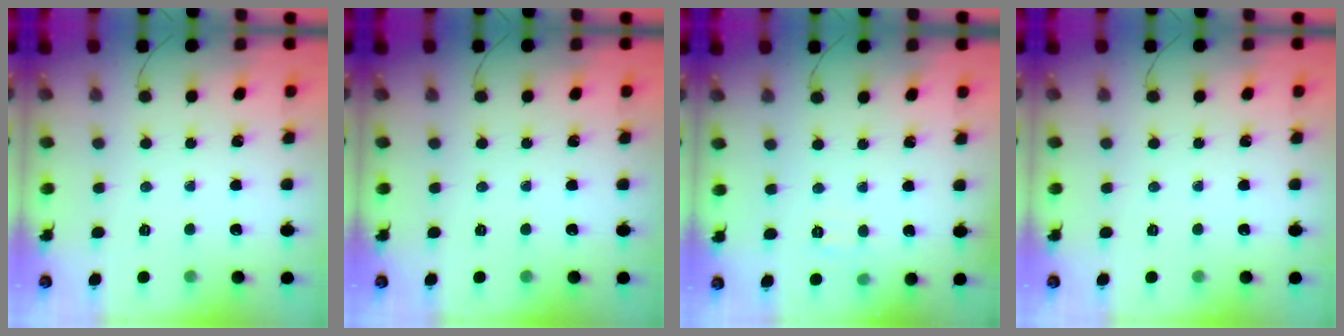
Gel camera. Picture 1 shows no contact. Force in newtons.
{"total": 0.0}
{"total": 5.0, "press": 4.9, "slide": 1.1}
{"total": 0.0}